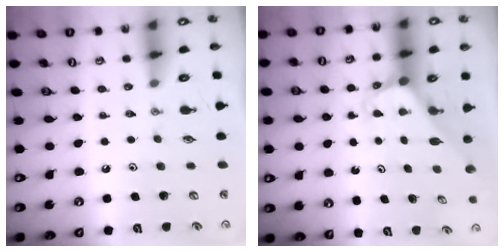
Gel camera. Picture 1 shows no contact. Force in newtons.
{"total": 1.8, "press": 1.8, "slide": 0.1}